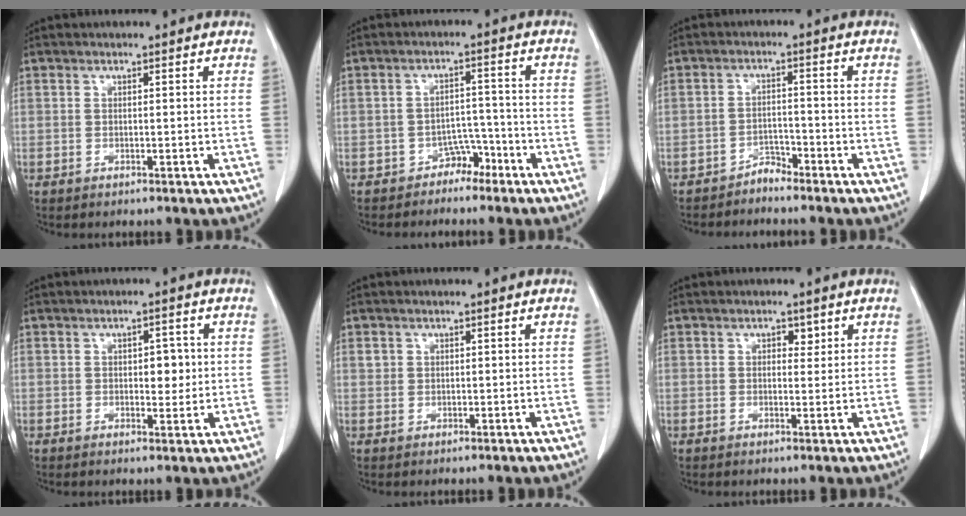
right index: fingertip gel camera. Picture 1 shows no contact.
{"total": 3.4, "force": [-2.7, 2.0, 0.8], "torque": [-0.005, 0.011, -0.042]}
{"total": 2.4, "force": [-2.3, 0.5, 0.2], "torque": [0.004, -0.001, -0.040]}
{"total": 3.3, "force": [0.3, 1.9, 2.8], "torque": [-0.030, 0.001, 0.006]}
{"total": 1.0, "force": [0.4, 0.9, 0.1], "torque": [0.008, 0.006, 0.004]}
{"total": 1.7, "force": [0.7, 1.1, 1.0], "torque": [-0.011, 0.001, 0.009]}